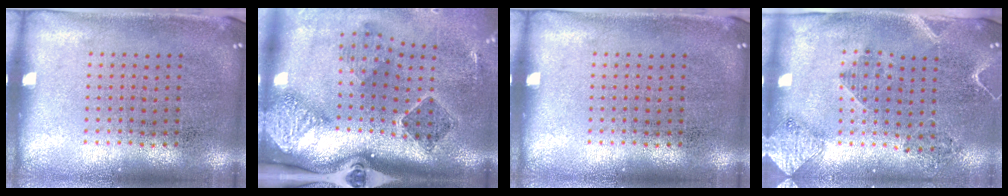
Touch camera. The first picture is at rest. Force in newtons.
{"total": 2.8, "press": 1.9, "slide": 2.1}
{"total": 0.0}
{"total": 1.9, "press": 1.6, "slide": 0.9}